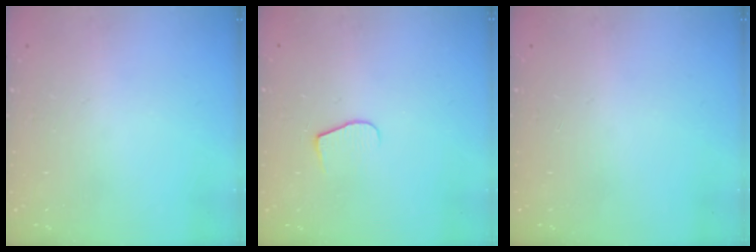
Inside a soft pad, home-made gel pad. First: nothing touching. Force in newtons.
{"total": 7.5, "press": 7.5, "slide": 0.6}
{"total": 0.0}